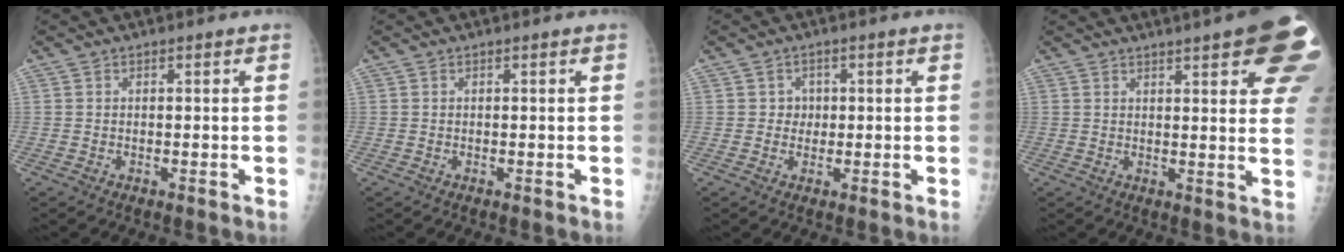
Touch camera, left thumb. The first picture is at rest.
{"total": 0.0}
{"total": 2.5, "force": [0.1, 2.3, 0.7], "torque": [0.011, 0.007, -0.004]}
{"total": 18.7, "force": [9.5, 4.4, 15.6], "torque": [-0.161, -0.016, 0.106]}